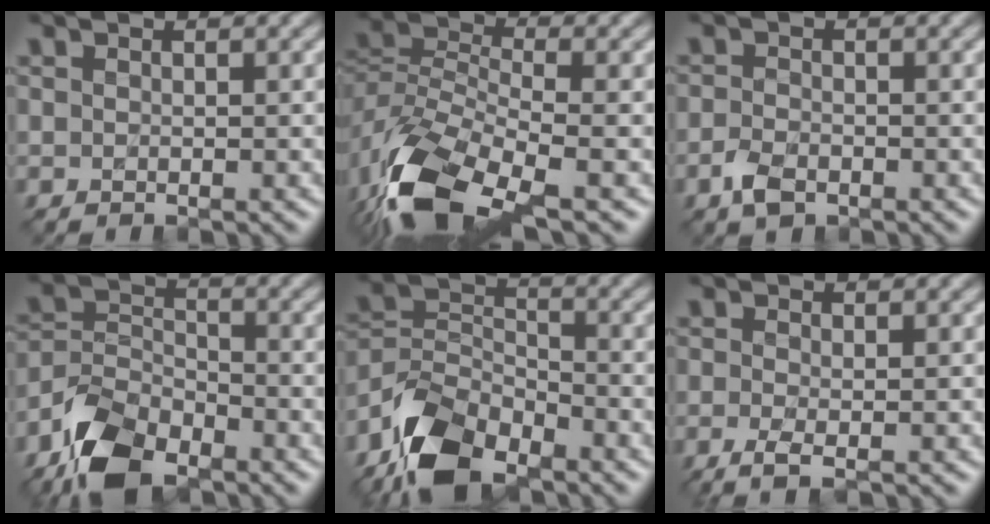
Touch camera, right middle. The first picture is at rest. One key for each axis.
{"total": 11.1, "fx": -6.2, "fy": 5.0, "fz": 7.8, "tx": -0.160, "ty": -0.019, "tz": -0.119}
{"total": 2.2, "fx": -1.3, "fy": 1.2, "fz": 1.3, "tx": -0.029, "ty": -0.003, "tz": -0.029}
{"total": 8.3, "fx": -5.9, "fy": 4.0, "fz": 4.3, "tx": -0.086, "ty": -0.005, "tz": -0.124}
{"total": 9.2, "fx": -6.6, "fy": 4.4, "fz": 4.7, "tx": -0.092, "ty": -0.004, "tz": -0.139}
{"total": 2.2, "fx": -0.8, "fy": 0.6, "fz": 2.0, "tx": -0.044, "ty": -0.010, "tz": -0.019}